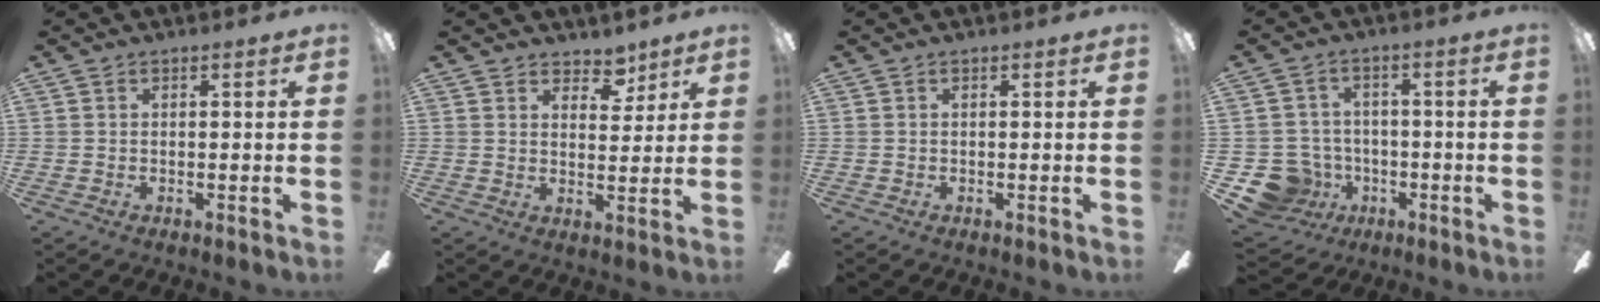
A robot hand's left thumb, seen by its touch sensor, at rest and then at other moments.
{"total": 5.6, "force": [4.5, 3.0, 1.6], "torque": [-0.004, -0.026, 0.077]}
{"total": 0.0}
{"total": 9.9, "force": [-3.7, 8.7, 2.8], "torque": [-0.095, 0.025, -0.060]}